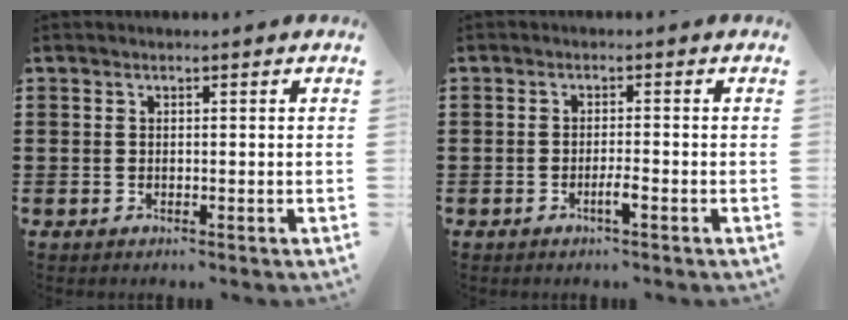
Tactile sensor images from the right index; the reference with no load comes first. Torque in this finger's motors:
{"motor_torque": [1.03, 0.62, 0.07, 0.03]}